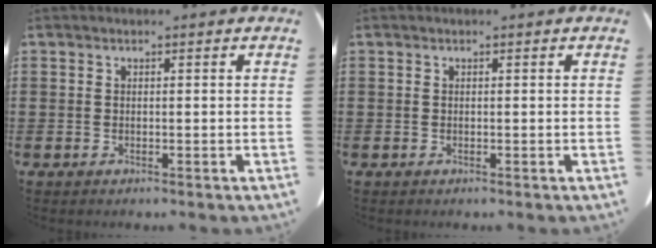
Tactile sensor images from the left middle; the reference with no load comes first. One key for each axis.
{"total": 0.0}